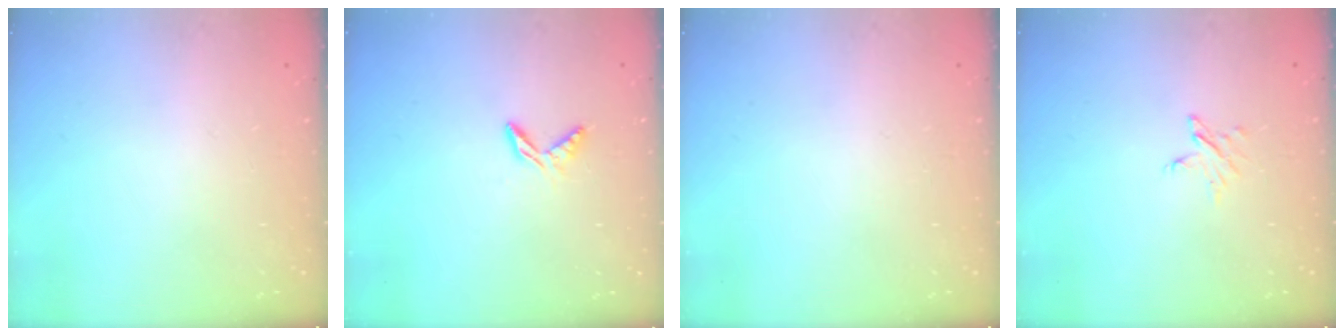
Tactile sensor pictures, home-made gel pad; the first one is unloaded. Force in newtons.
{"total": 4.6, "press": 4.6, "slide": 0.4}
{"total": 0.0}
{"total": 4.0, "press": 4.0, "slide": 0.5}